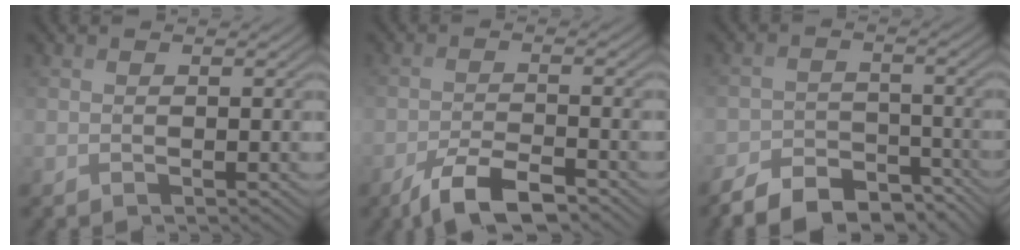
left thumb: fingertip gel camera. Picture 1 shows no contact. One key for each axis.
{"total": 5.8, "fx": -4.3, "fy": 2.0, "fz": 3.4, "tx": -0.061, "ty": -0.003, "tz": -0.081}
{"total": 10.2, "fx": -8.7, "fy": 4.6, "fz": 2.8, "tx": -0.035, "ty": -0.021, "tz": -0.132}